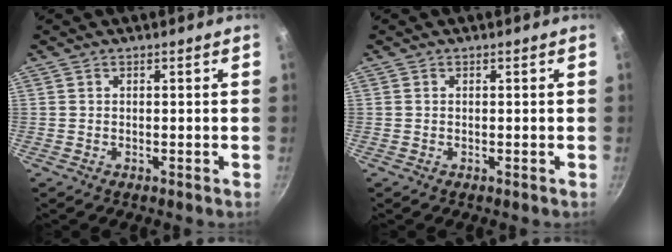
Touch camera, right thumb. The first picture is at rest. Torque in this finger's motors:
{"motor_torque": [-0.16, -0.69, -0.35, 0.12, 0.00]}